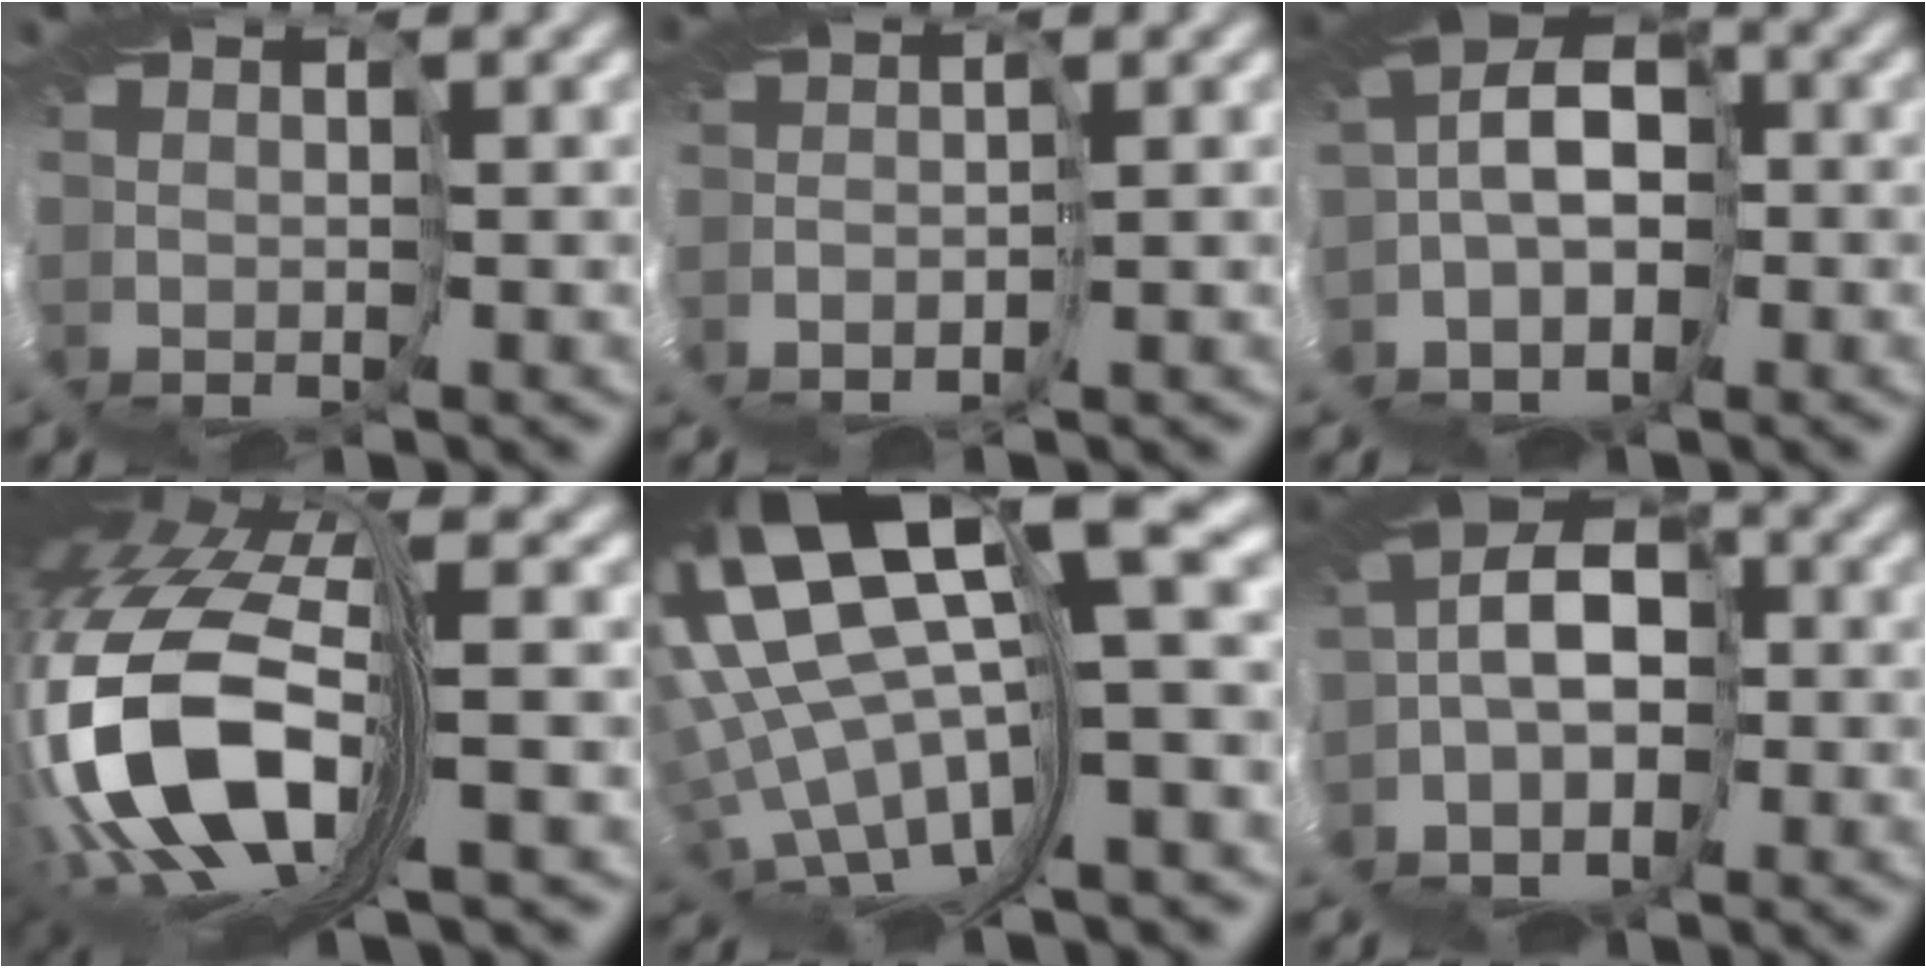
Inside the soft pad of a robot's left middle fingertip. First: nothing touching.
{"total": 3.3, "force": [-3.0, -1.4, 0.1], "torque": [-0.035, 0.007, -0.047]}
{"total": 4.7, "force": [-2.1, 2.5, 3.3], "torque": [-0.070, 0.024, -0.049]}
{"total": 12.1, "force": [-3.6, 4.5, 10.7], "torque": [-0.292, -0.012, -0.056]}
{"total": 13.4, "force": [3.3, 2.2, 12.8], "torque": [-0.263, -0.031, 0.099]}
{"total": 5.0, "force": [-2.0, 2.8, 3.6], "torque": [-0.074, 0.025, -0.051]}